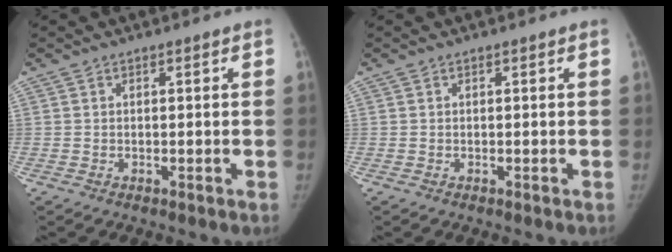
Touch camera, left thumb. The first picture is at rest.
{"total": 0.0}